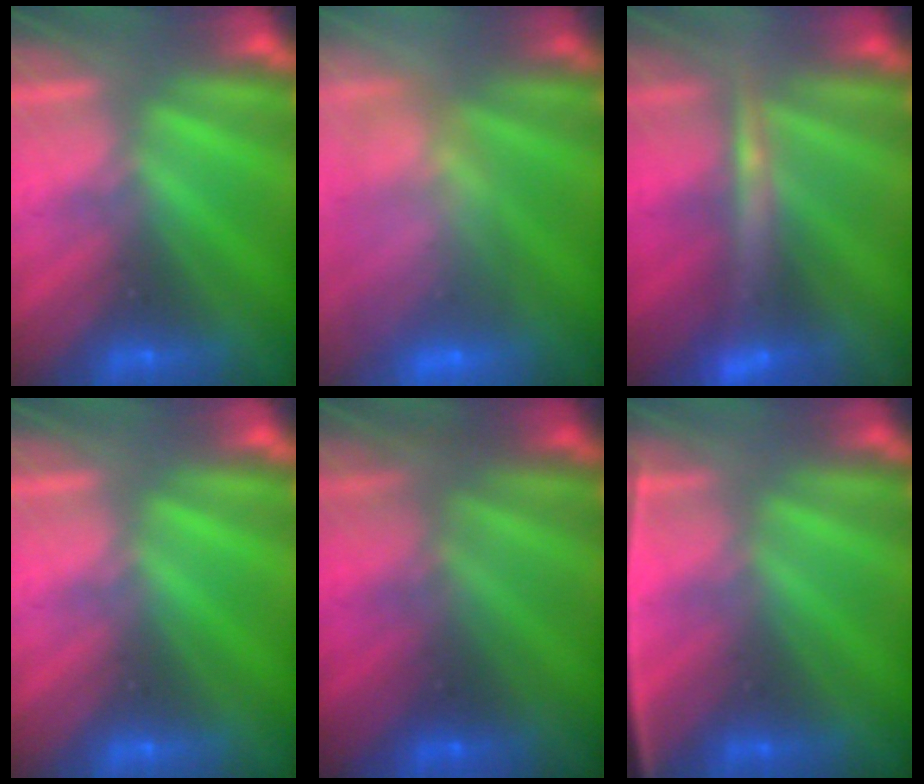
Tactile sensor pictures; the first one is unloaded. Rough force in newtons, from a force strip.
{"total": 6.1}
{"total": 4.8}
{"total": 0.0}
{"total": 1.7}
{"total": 2.5}